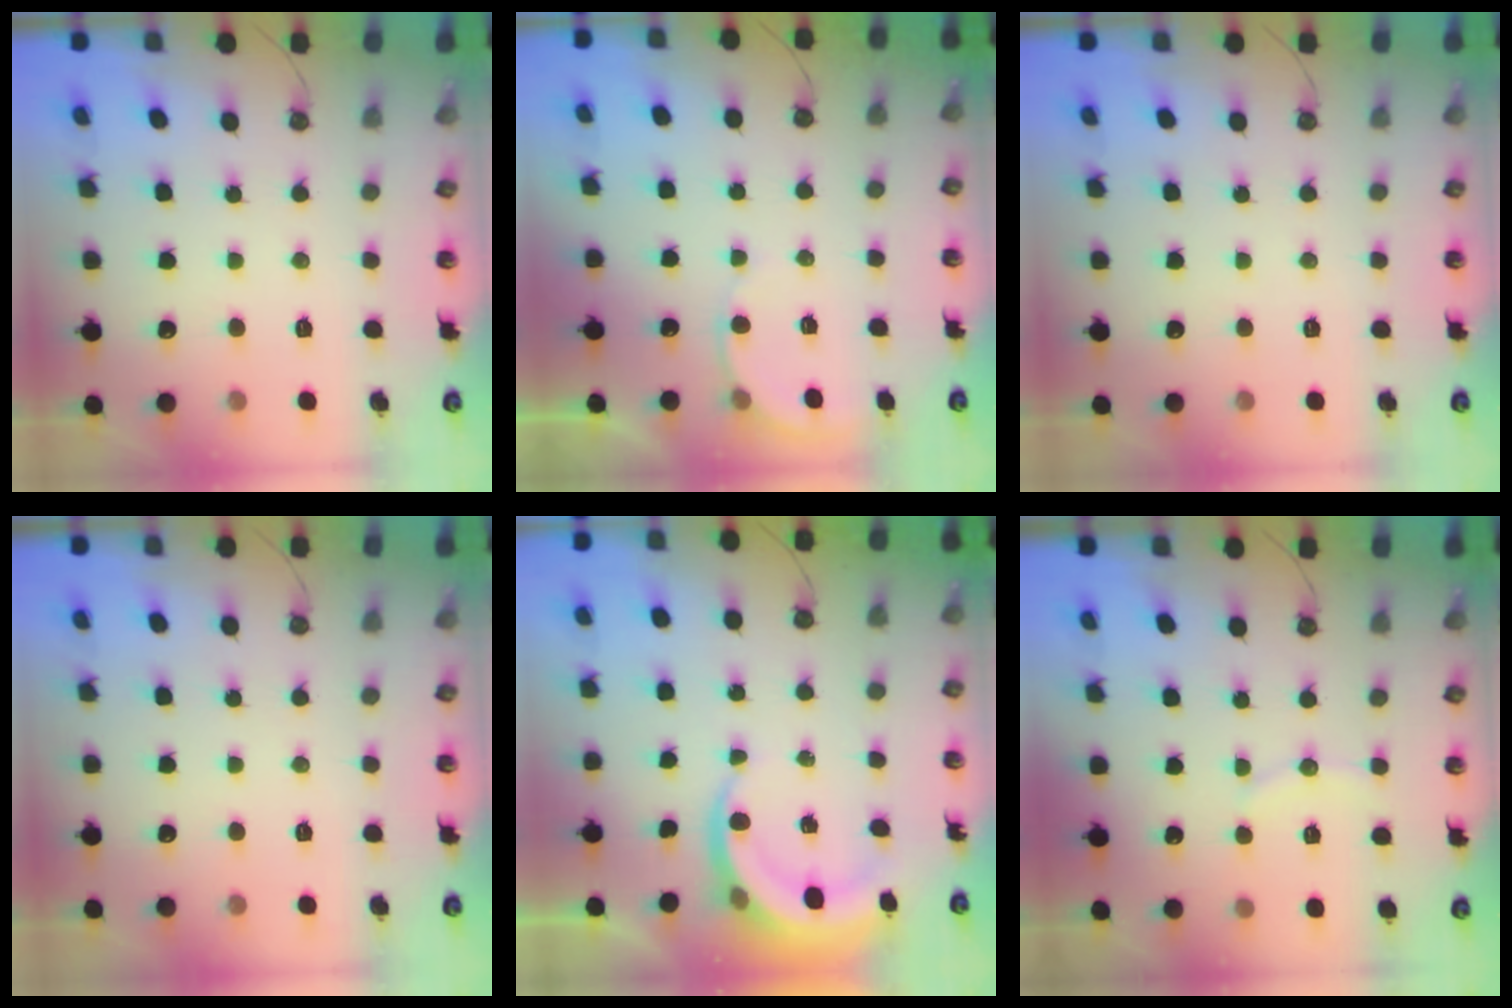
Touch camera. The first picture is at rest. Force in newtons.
{"total": 3.8, "press": 3.8, "slide": 0.4}
{"total": 0.0}
{"total": 0.0}
{"total": 5.3, "press": 5.2, "slide": 0.3}
{"total": 5.7, "press": 5.5, "slide": 1.5}